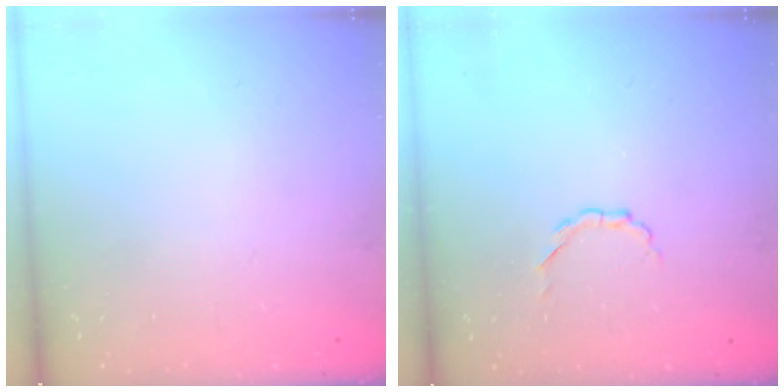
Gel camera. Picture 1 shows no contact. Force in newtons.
{"total": 2.7, "press": 2.5, "slide": 1.0}